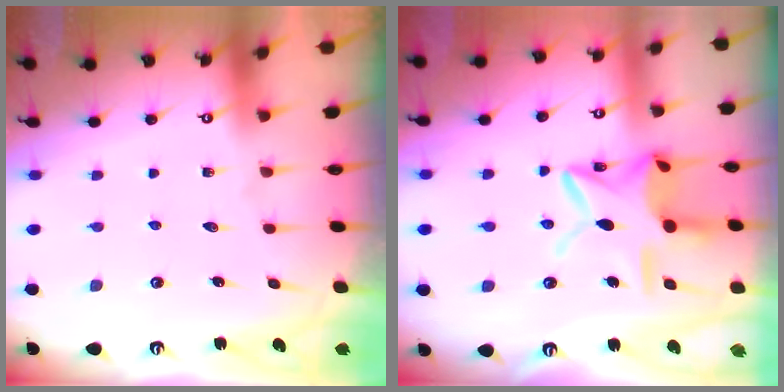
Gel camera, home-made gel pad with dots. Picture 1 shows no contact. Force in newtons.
{"total": 16.6, "press": 16.6, "slide": 1.2}